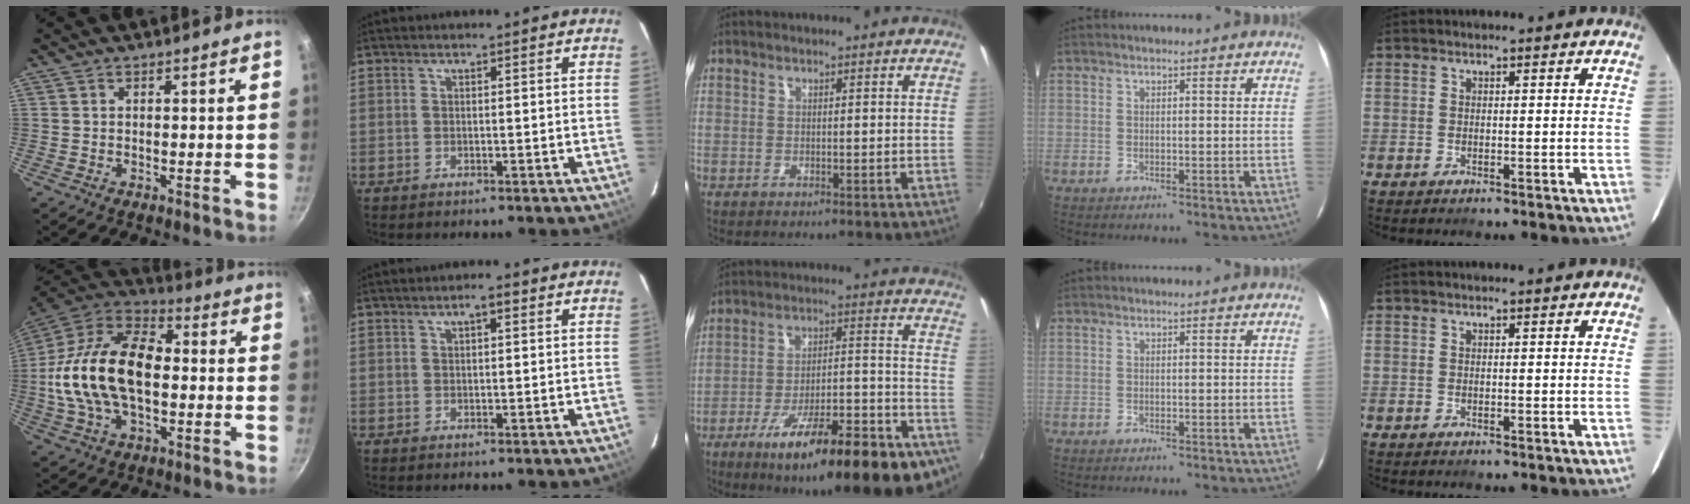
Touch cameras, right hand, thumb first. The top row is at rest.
{"thumb": {"total": 23.3, "force": [-1.0, 13.9, 18.7], "torque": [-0.339, 0.037, -0.029]}, "index": {"total": 2.0, "force": [0.9, 0.8, 1.7], "torque": [-0.029, 0.010, 0.014]}, "middle": {"total": 25.9, "force": [-17.2, 6.2, 18.3], "torque": [-0.263, -0.028, -0.245]}}